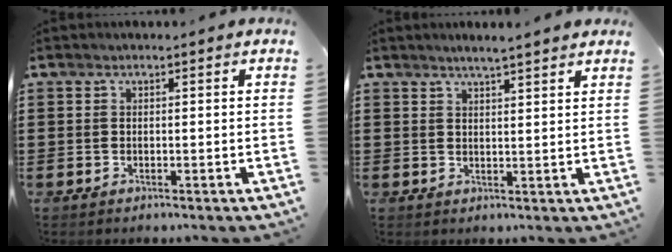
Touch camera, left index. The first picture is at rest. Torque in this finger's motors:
{"motor_torque": [-0.86, -0.11, -0.27, -0.19]}